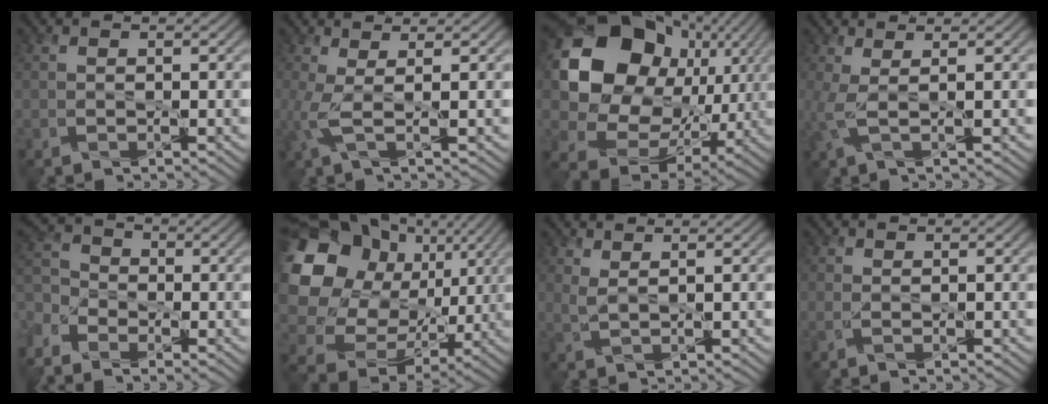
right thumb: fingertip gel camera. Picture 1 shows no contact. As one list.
[{"total": 3.4, "force": [0.5, 0.8, 3.3], "torque": [-0.077, 0.003, 0.004]}, {"total": 20.0, "force": [4.5, 16.2, 11.0], "torque": [-0.250, -0.003, 0.093]}, {"total": 3.3, "force": [0.9, 0.8, 3.0], "torque": [-0.070, 0.006, 0.011]}, {"total": 5.7, "force": [-3.3, 3.6, 3.0], "torque": [-0.093, -0.013, -0.070]}, {"total": 19.6, "force": [4.6, 16.1, 10.2], "torque": [-0.274, 0.004, 0.099]}, {"total": 1.7, "force": [1.3, 0.4, 1.1], "torque": [-0.033, -0.002, 0.030]}, {"total": 0.6, "force": [0.1, 0.2, 0.5], "torque": [-0.014, 0.000, 0.001]}]